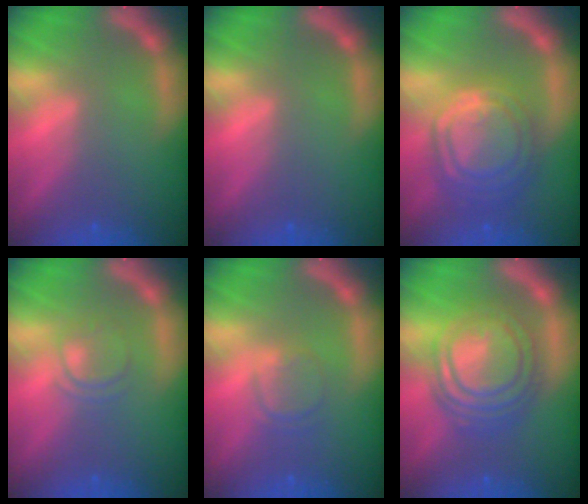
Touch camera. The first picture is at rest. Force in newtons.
{"total": 0.0}
{"total": 10.0}
{"total": 2.4}
{"total": 2.4}
{"total": 10.0}